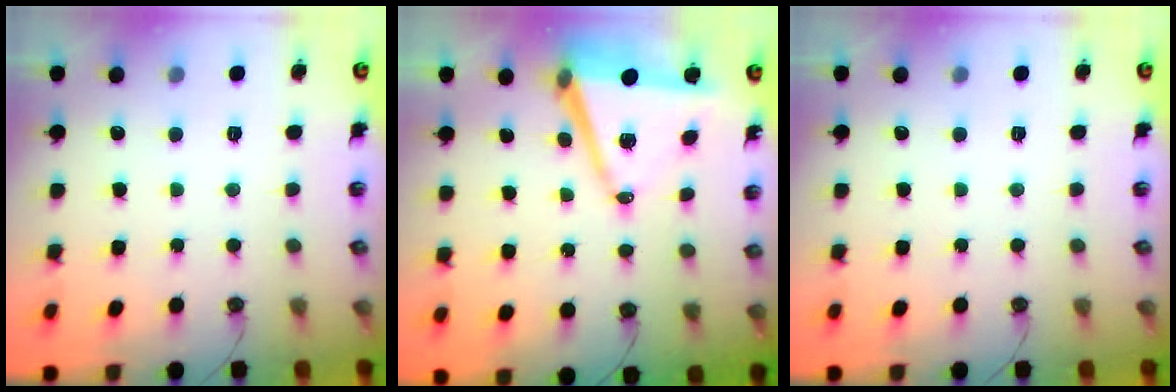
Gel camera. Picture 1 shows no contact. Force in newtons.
{"total": 11.2, "press": 10.4, "slide": 4.0}
{"total": 0.0}